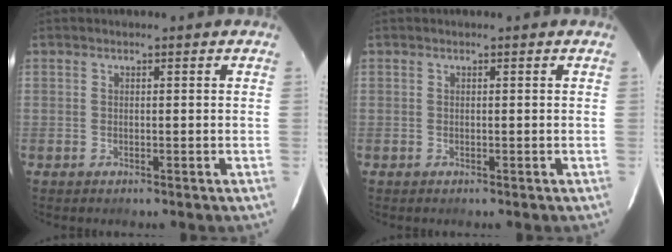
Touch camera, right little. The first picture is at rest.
{"total": 0.0}